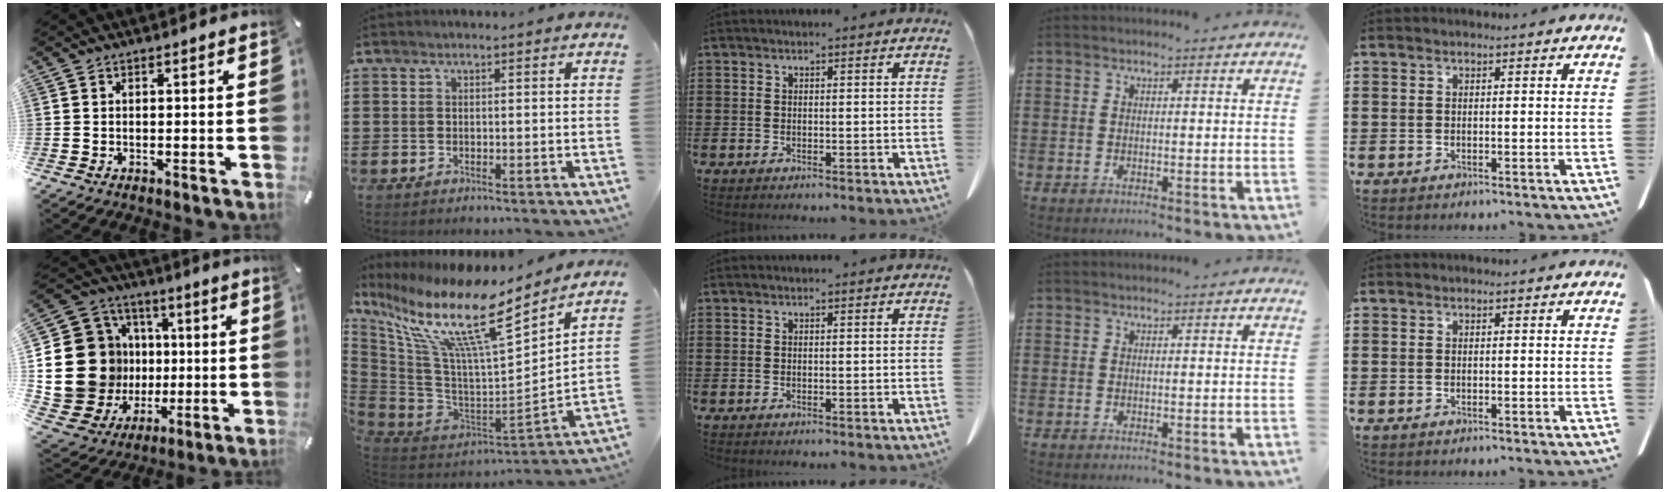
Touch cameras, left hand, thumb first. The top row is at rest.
{"thumb": {"total": 22.4, "force": [0.2, 20.2, 9.6], "torque": [-0.191, -0.013, 0.051]}, "index": {"total": 14.7, "force": [9.0, 2.5, 11.3], "torque": [-0.254, -0.068, 0.136]}}